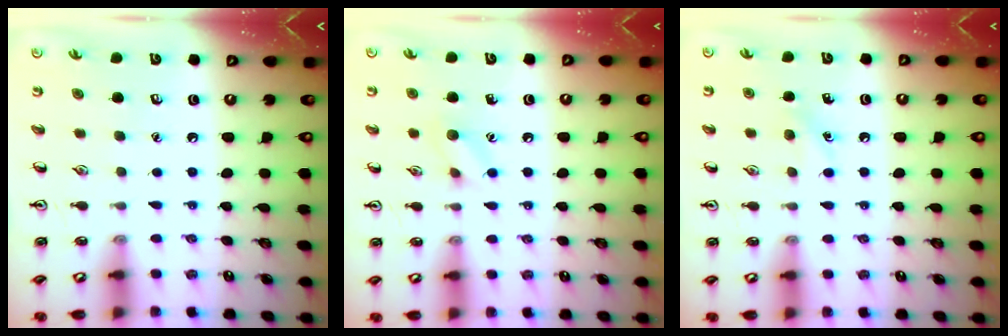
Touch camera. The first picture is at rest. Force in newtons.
{"total": 6.1, "press": 6.0, "slide": 1.0}
{"total": 6.0, "press": 5.7, "slide": 2.0}